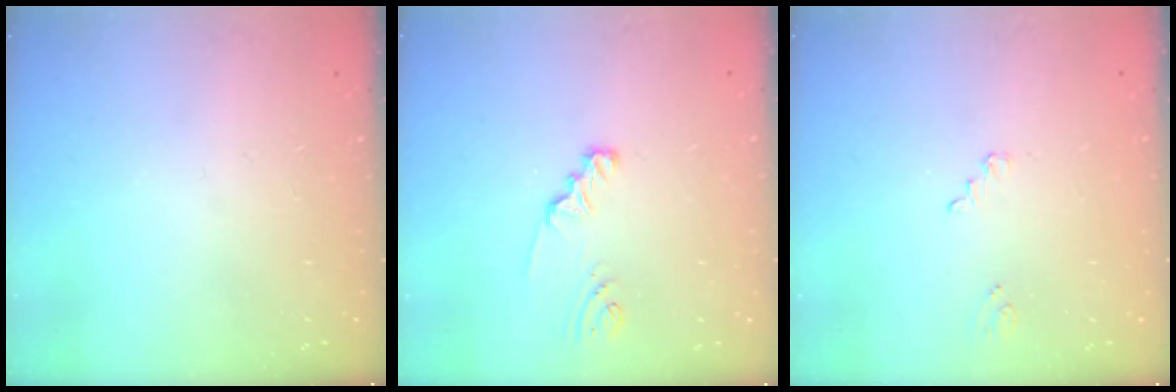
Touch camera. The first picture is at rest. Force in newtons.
{"total": 2.1, "press": 2.1, "slide": 0.2}
{"total": 1.0, "press": 1.0, "slide": 0.1}